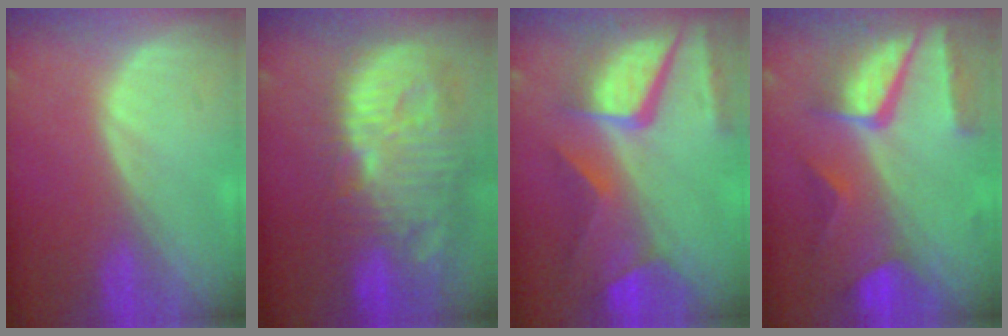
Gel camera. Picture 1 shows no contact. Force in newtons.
{"total": 14.4, "press": 12.5, "slide": 7.0}
{"total": 11.9, "press": 9.8, "slide": 6.8}
{"total": 10.4, "press": 8.8, "slide": 5.5}